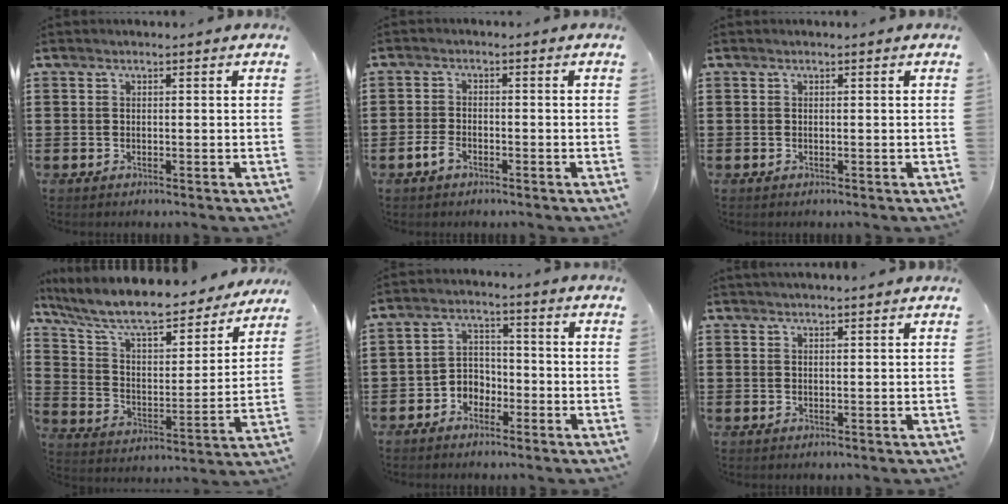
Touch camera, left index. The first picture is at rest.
{"total": 2.6, "force": [-1.6, 1.3, 1.6], "torque": [-0.037, 0.003, -0.033]}
{"total": 0.0}
{"total": 9.5, "force": [8.4, 1.5, 4.3], "torque": [-0.120, -0.063, 0.143]}
{"total": 3.6, "force": [-2.6, 2.3, 0.9], "torque": [-0.025, 0.008, -0.057]}
{"total": 1.2, "force": [1.1, -0.1, 0.4], "torque": [-0.009, -0.001, 0.022]}